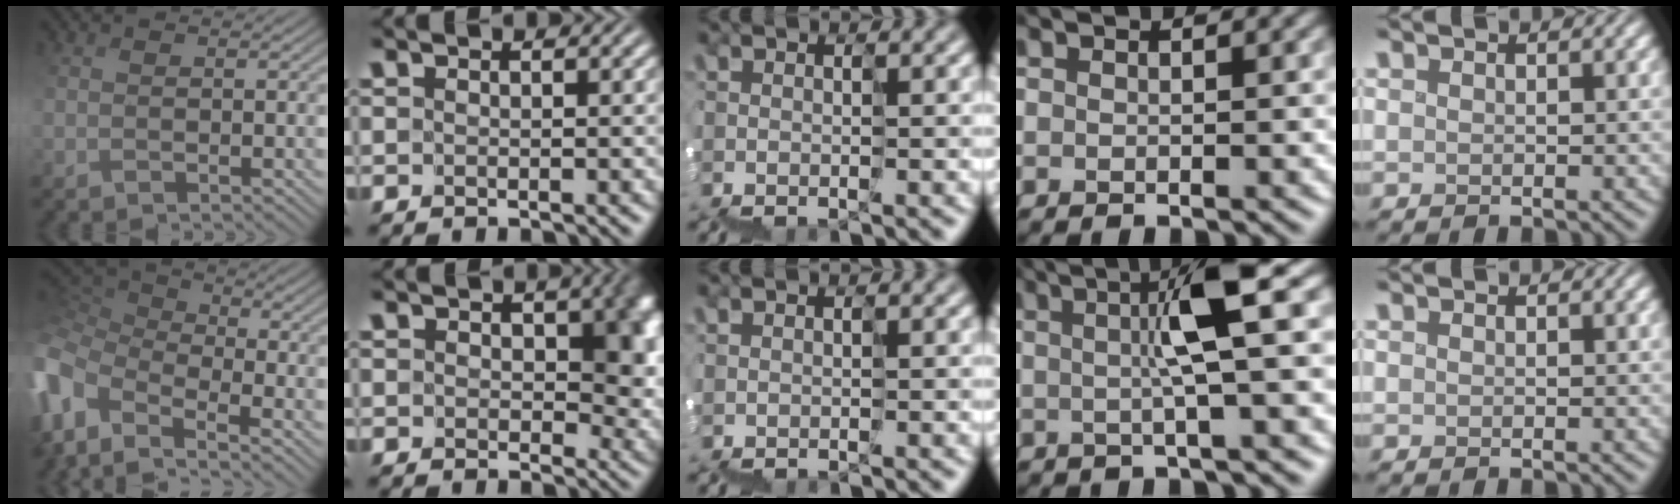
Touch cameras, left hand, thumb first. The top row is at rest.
{"thumb": {"total": 10.6, "force": [-4.3, 6.1, 7.6], "torque": [-0.233, -0.003, -0.072]}, "index": {"total": 7.3, "force": [1.4, 4.5, 5.6], "torque": [-0.063, -0.004, 0.026]}, "ring": {"total": 4.7, "force": [0.5, 0.0, 4.7], "torque": [-0.092, 0.004, 0.013]}}